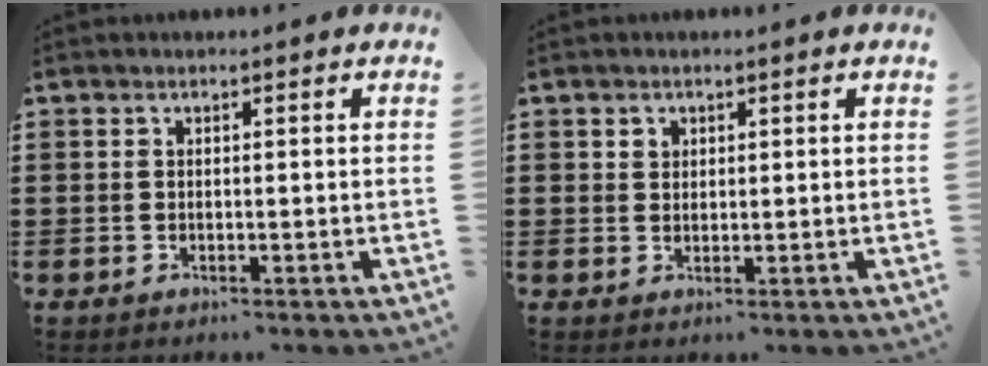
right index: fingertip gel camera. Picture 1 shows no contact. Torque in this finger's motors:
{"motor_torque": [0.00, 0.00, 0.00, 0.01]}